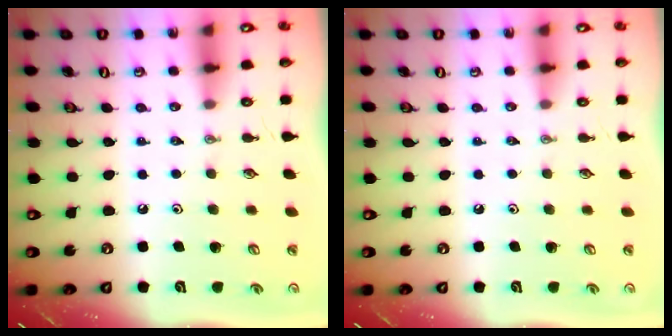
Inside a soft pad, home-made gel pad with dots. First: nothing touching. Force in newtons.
{"total": 0.0}